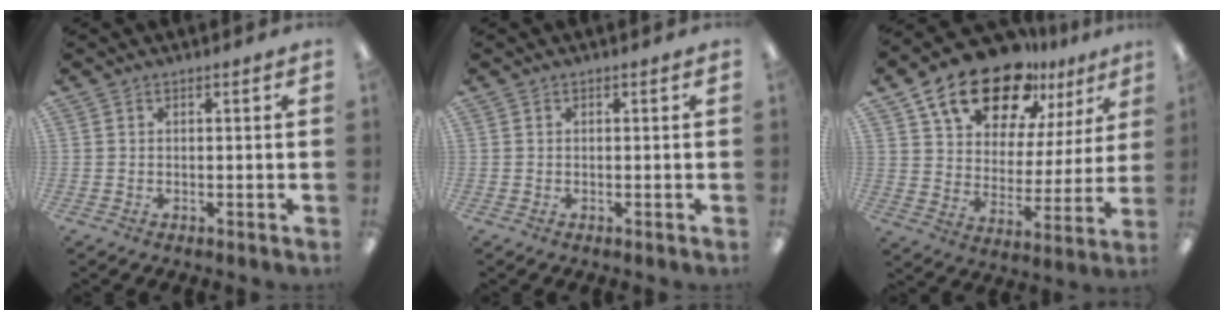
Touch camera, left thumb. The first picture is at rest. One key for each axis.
{"total": 0.0}
{"total": 20.5, "fx": 14.6, "fy": 10.1, "fz": 10.2, "tx": -0.178, "ty": -0.078, "tz": 0.257}